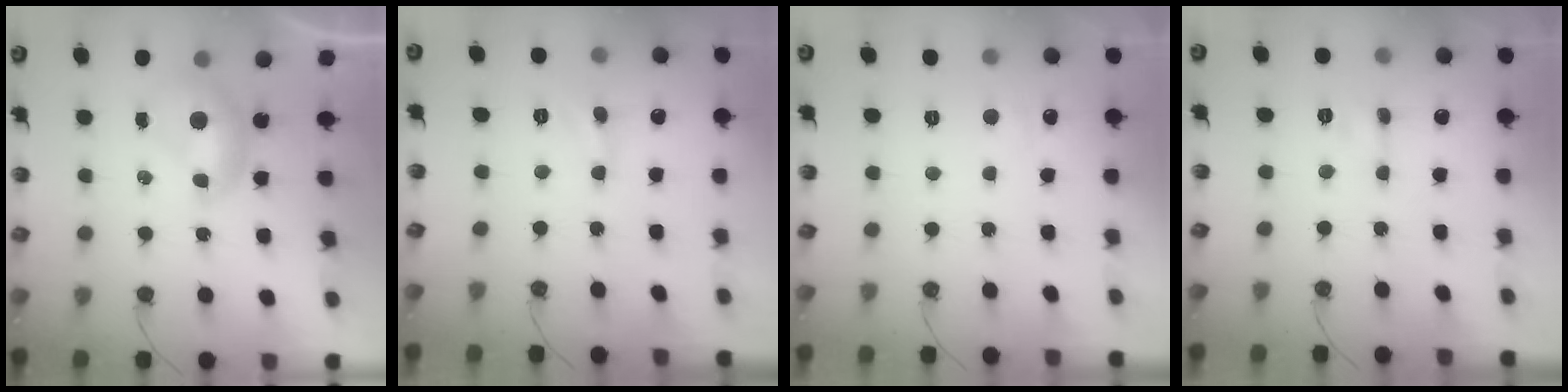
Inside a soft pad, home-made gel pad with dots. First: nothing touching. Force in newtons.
{"total": 1.1, "press": 1.0, "slide": 0.4}
{"total": 1.1, "press": 0.9, "slide": 0.6}
{"total": 0.9, "press": 0.8, "slide": 0.3}